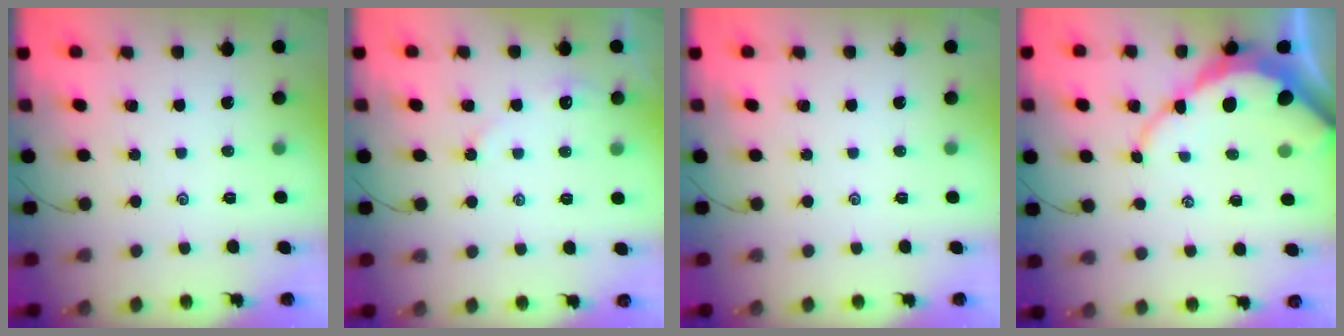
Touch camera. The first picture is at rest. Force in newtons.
{"total": 2.9, "press": 2.9, "slide": 0.5}
{"total": 0.0}
{"total": 10.0, "press": 10.0, "slide": 1.1}